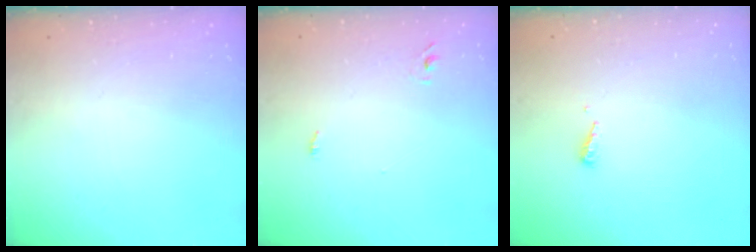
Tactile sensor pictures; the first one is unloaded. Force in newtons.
{"total": 2.9, "press": 2.7, "slide": 1.0}
{"total": 4.0, "press": 4.0, "slide": 0.4}